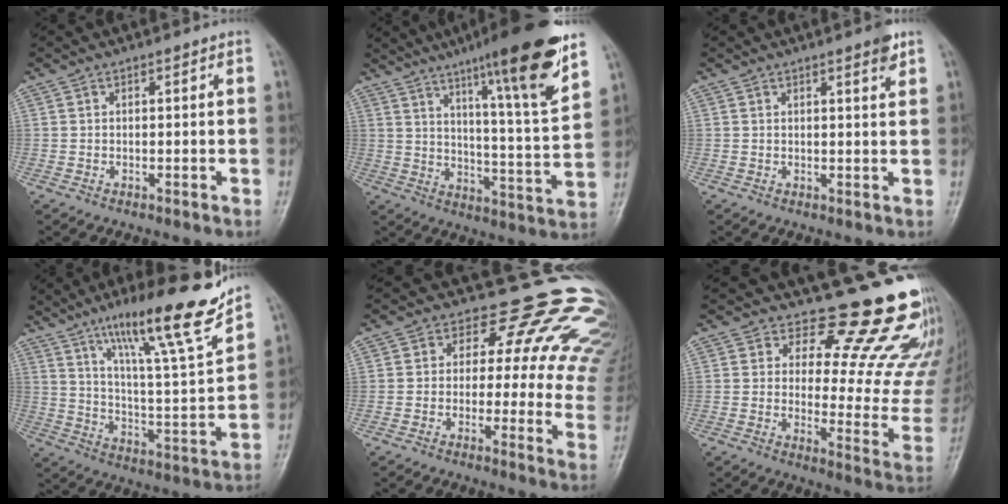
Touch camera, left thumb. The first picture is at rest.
{"total": 20.2, "force": [12.8, 1.9, 15.5], "torque": [-0.204, -0.061, 0.195]}
{"total": 2.6, "force": [1.7, 0.4, 1.9], "torque": [-0.016, -0.010, 0.021]}
{"total": 19.4, "force": [13.7, 2.0, 13.6], "torque": [-0.189, -0.074, 0.222]}
{"total": 20.4, "force": [12.5, 10.5, 12.2], "torque": [-0.092, -0.042, 0.115]}
{"total": 20.8, "force": [16.9, 7.3, 9.7], "torque": [-0.064, -0.139, 0.197]}